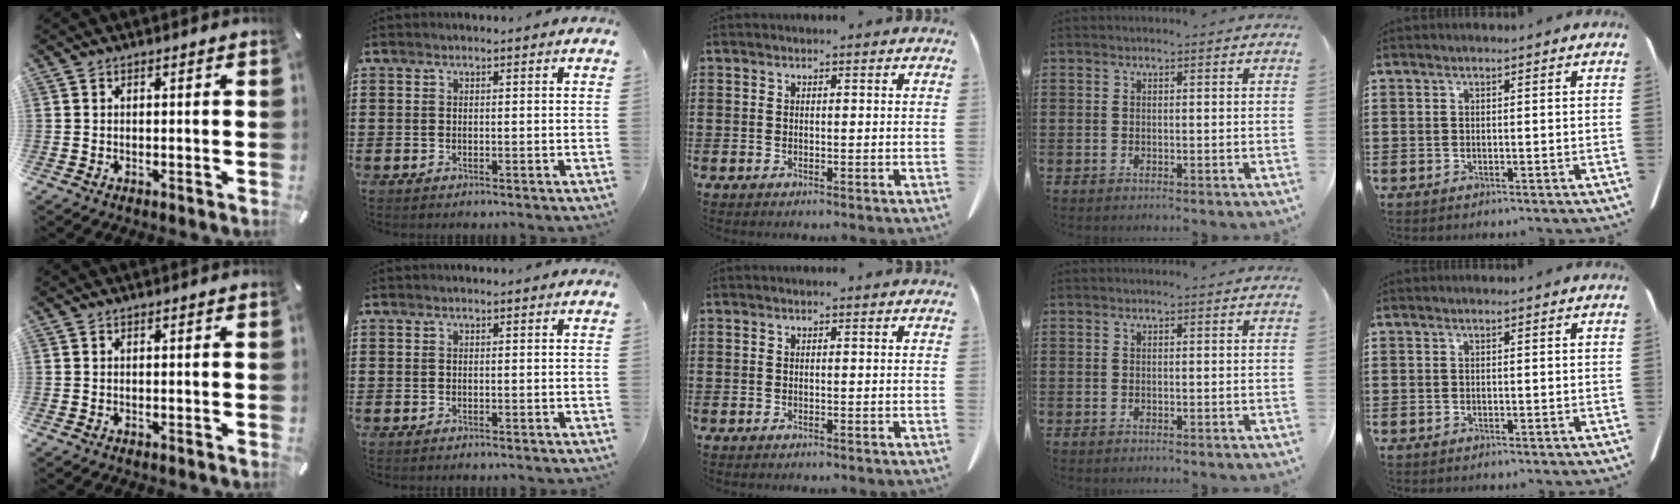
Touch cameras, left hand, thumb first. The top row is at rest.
{}